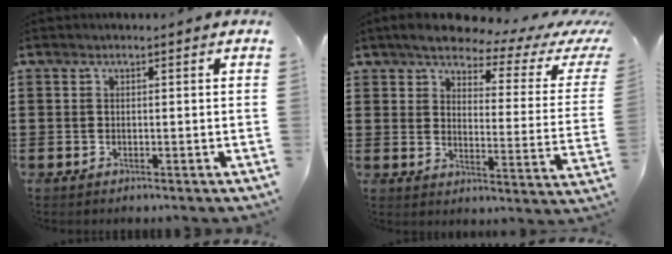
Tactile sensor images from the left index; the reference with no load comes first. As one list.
[{"total": 4.9, "force": [4.1, 1.2, 2.4], "torque": [-0.063, -0.024, 0.065]}]